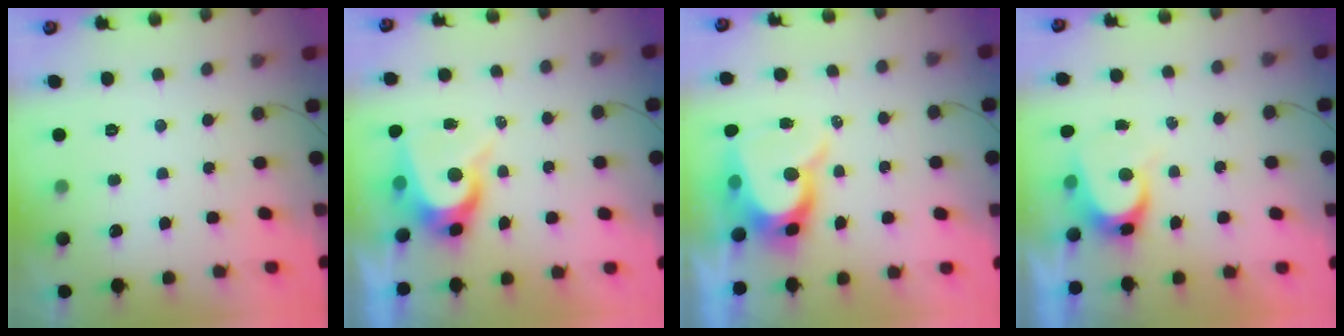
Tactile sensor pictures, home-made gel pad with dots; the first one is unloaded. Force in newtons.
{"total": 8.0, "press": 8.0, "slide": 0.6}
{"total": 9.8, "press": 9.7, "slide": 0.7}
{"total": 6.1, "press": 6.1, "slide": 0.4}